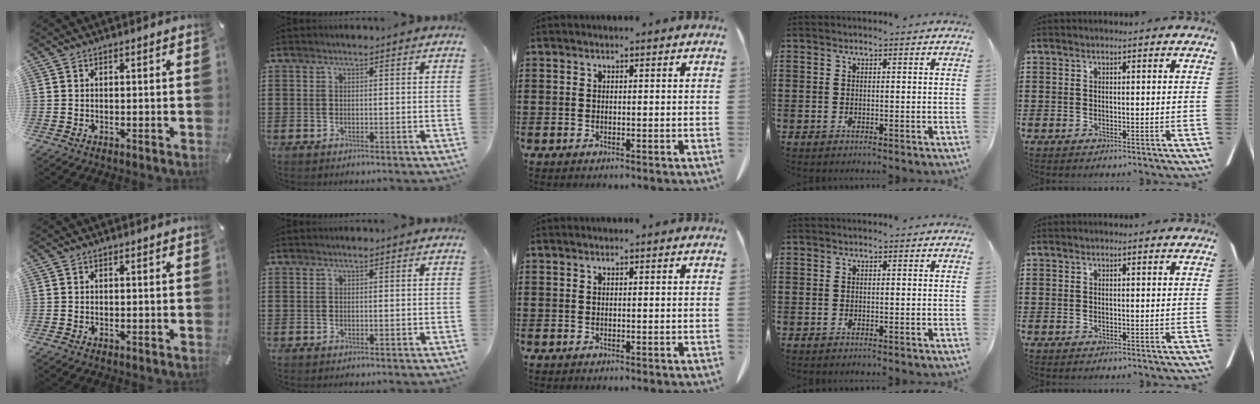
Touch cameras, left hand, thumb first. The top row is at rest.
{}